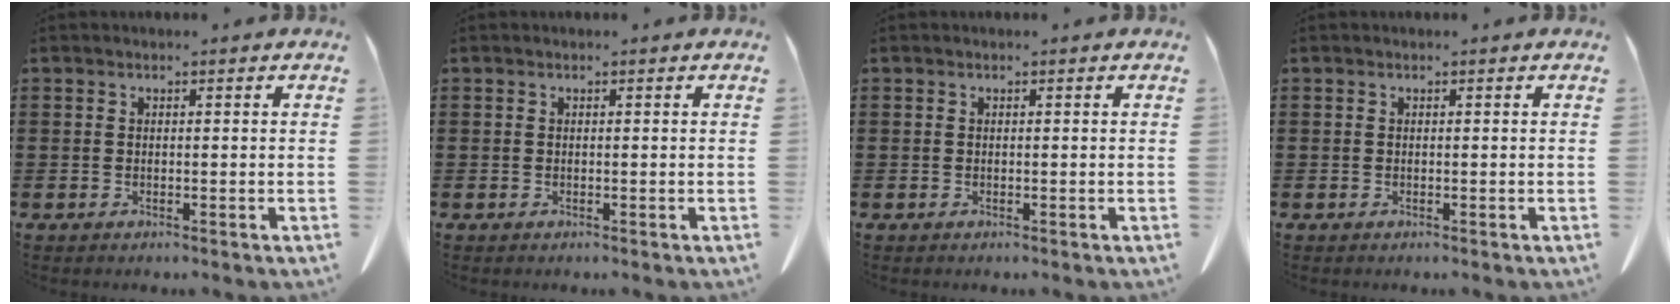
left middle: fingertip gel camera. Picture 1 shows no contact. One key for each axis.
{"total": 0.0}
{"total": 0.0}
{"total": 0.0}